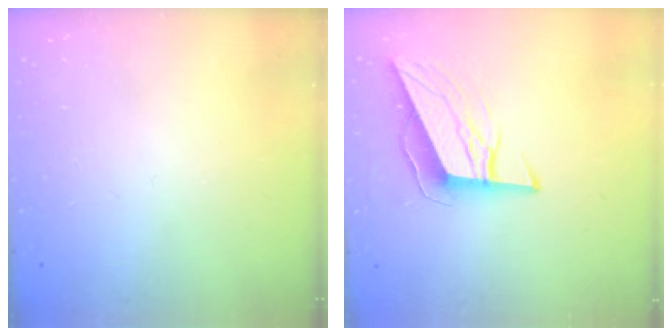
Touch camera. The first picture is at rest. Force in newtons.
{"total": 9.9, "press": 9.6, "slide": 2.3}